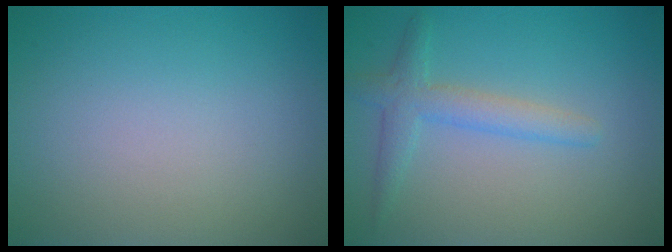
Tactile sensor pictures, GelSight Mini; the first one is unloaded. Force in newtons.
{"total": 2.8, "press": 2.7, "slide": 0.2}